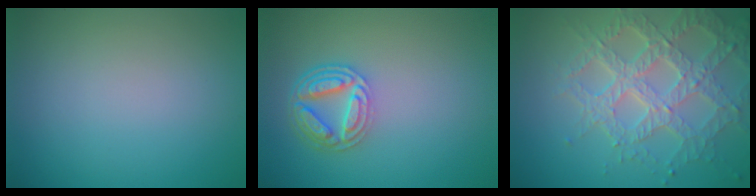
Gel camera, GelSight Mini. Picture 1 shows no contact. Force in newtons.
{"total": 4.5, "press": 3.4, "slide": 2.9}
{"total": 7.4, "press": 5.4, "slide": 5.0}